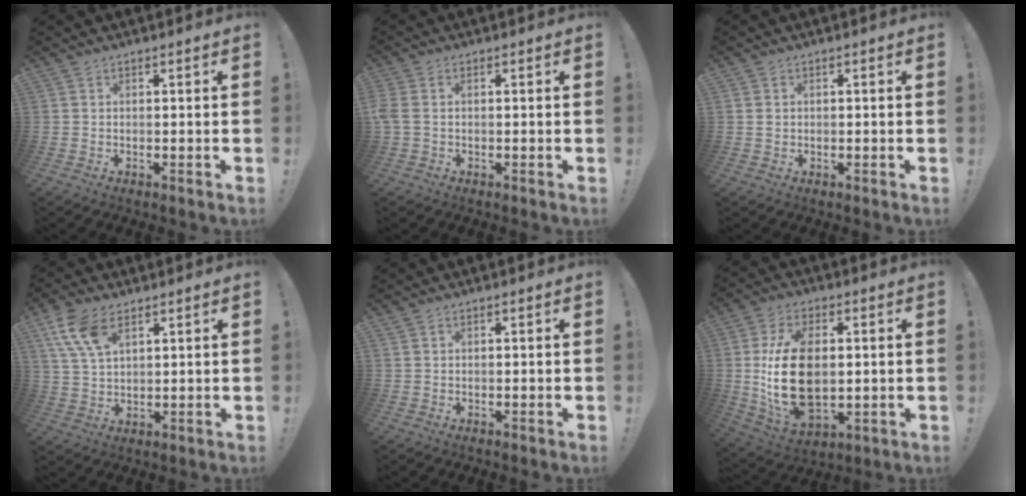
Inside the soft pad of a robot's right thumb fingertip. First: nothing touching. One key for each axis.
{"total": 2.6, "fx": 0.0, "fy": 1.5, "fz": 2.2, "tx": -0.049, "ty": 0.002, "tz": 0.002}
{"total": 1.1, "fx": 0.3, "fy": 1.0, "fz": 0.2, "tx": -0.004, "ty": 0.006, "tz": 0.006}
{"total": 11.1, "fx": 5.9, "fy": 6.2, "fz": 7.0, "tx": -0.133, "ty": -0.014, "tz": 0.115}
{"total": 0.7, "fx": 0.5, "fy": 0.5, "fz": 0.2, "tx": -0.007, "ty": 0.003, "tz": 0.010}
{"total": 19.9, "fx": 1.2, "fy": 12.1, "fz": 15.7, "tx": -0.298, "ty": -0.010, "tz": 0.027}